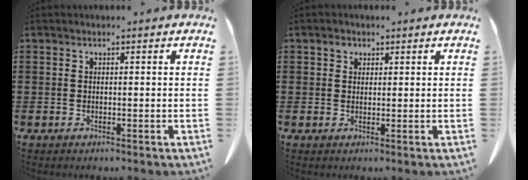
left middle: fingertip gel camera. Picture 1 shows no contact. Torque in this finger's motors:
{"motor_torque": [0.34, 0.31, 0.02, 0.02]}